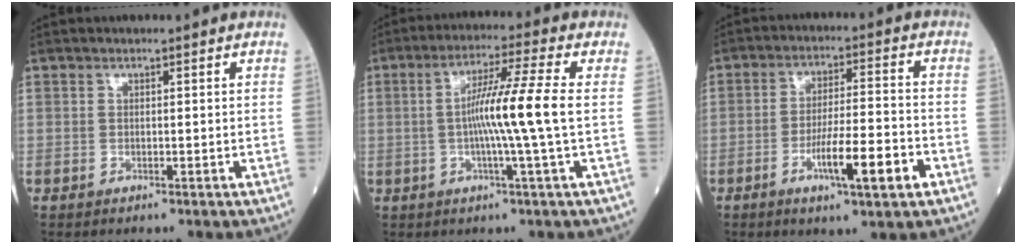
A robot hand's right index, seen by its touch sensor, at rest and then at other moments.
{"total": 9.2, "force": [-0.4, -1.9, 9.0], "torque": [-0.165, 0.004, -0.009]}
{"total": 9.3, "force": [-4.0, 0.7, 8.3], "torque": [-0.144, -0.005, -0.065]}